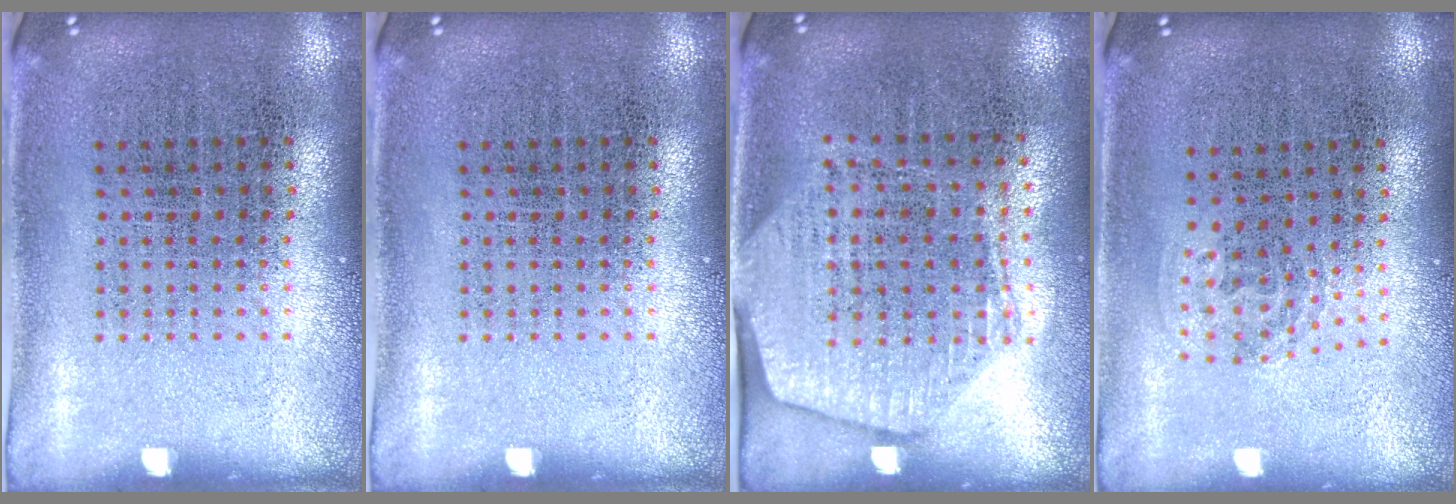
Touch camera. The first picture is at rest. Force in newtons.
{"total": 0.0}
{"total": 1.9, "press": 1.7, "slide": 0.8}
{"total": 1.0, "press": 0.6, "slide": 0.7}